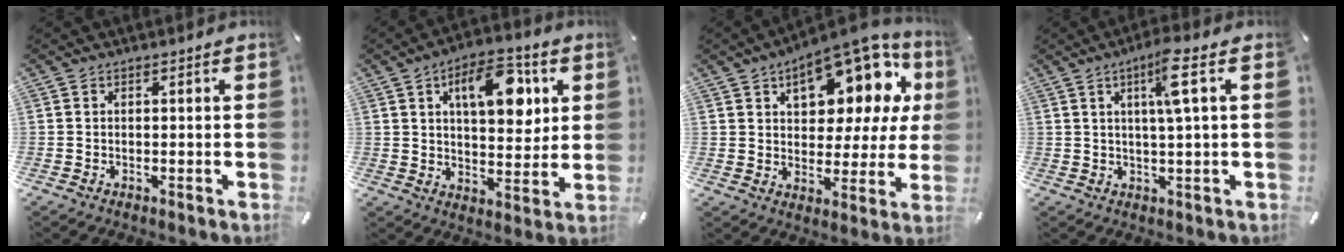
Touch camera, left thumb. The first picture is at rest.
{"total": 14.6, "force": [6.0, 7.7, 10.8], "torque": [-0.146, -0.015, 0.098]}
{"total": 17.4, "force": [10.0, 9.1, 10.9], "torque": [-0.146, -0.067, 0.168]}
{"total": 7.7, "force": [2.6, 0.4, 7.2], "torque": [-0.128, -0.005, 0.037]}